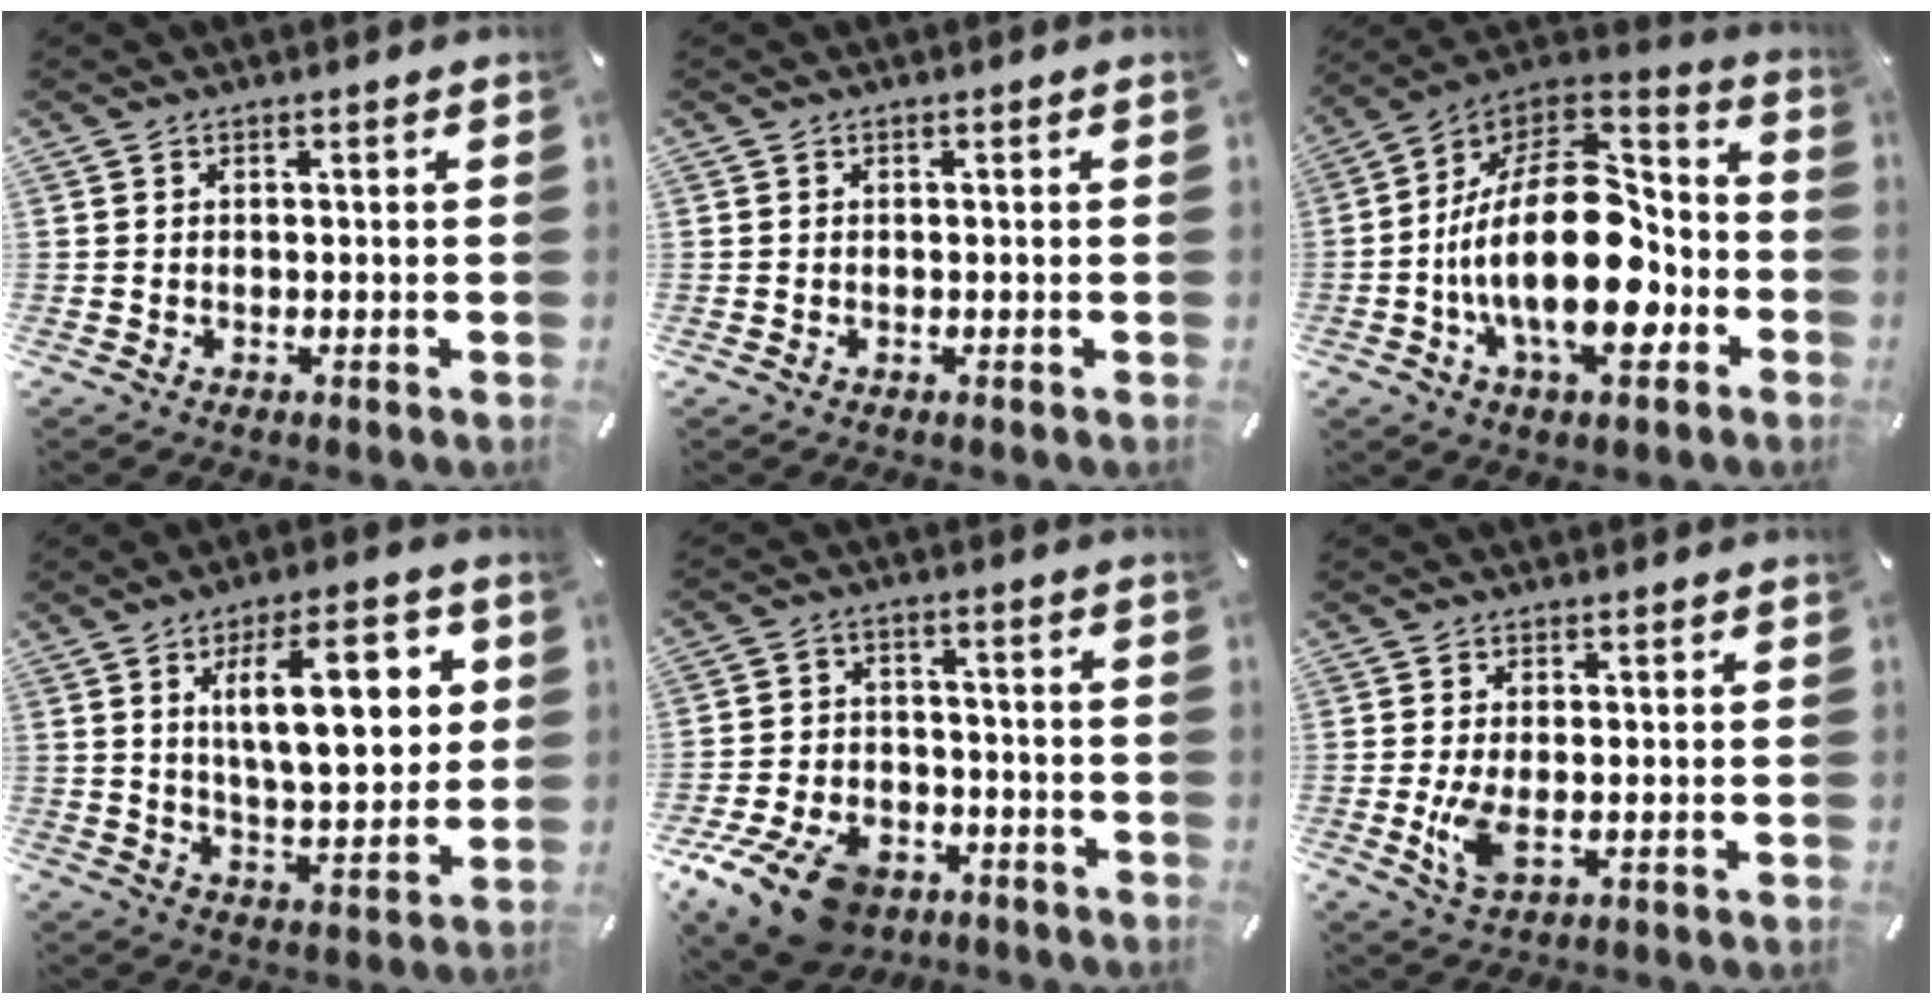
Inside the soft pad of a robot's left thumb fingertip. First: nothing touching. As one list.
[{"total": 0.0}, {"total": 25.3, "force": [-4.1, 14.3, 20.4], "torque": [-0.374, -0.001, -0.068]}, {"total": 18.3, "force": [5.8, 7.7, 15.5], "torque": [-0.232, 0.002, 0.089]}, {"total": 13.5, "force": [-8.5, 7.8, 7.0], "torque": [-0.127, 0.061, -0.145]}, {"total": 5.6, "force": [-0.5, 2.4, 5.1], "torque": [-0.126, -0.013, -0.013]}]